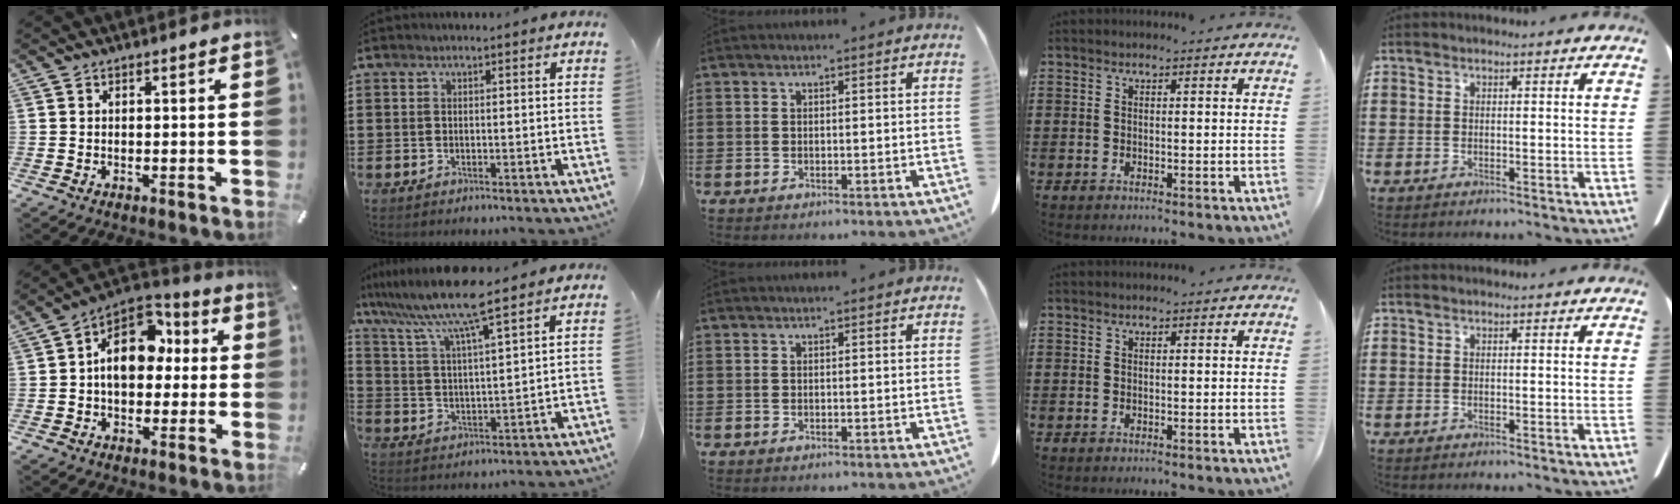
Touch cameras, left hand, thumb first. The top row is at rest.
{"thumb": {"total": 13.9, "force": [1.4, 10.2, 9.4], "torque": [-0.142, -0.004, 0.024]}, "index": {"total": 9.1, "force": [7.6, -0.8, 4.9], "torque": [-0.124, -0.042, 0.124]}}